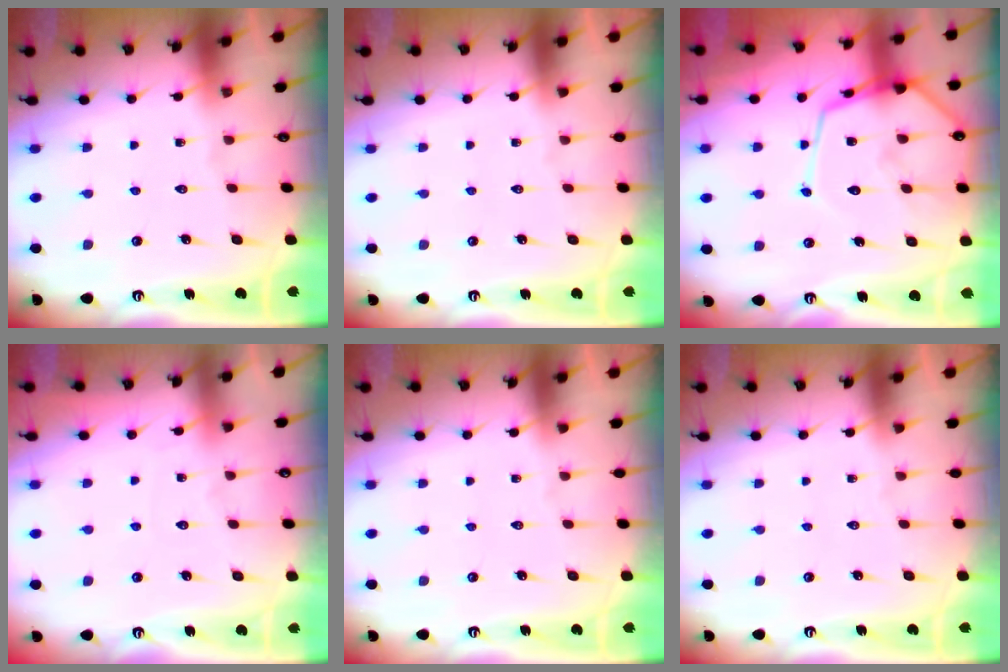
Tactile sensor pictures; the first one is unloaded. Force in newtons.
{"total": 0.0}
{"total": 13.8, "press": 13.7, "slide": 1.3}
{"total": 3.9, "press": 3.8, "slide": 0.6}
{"total": 0.0}
{"total": 0.0}